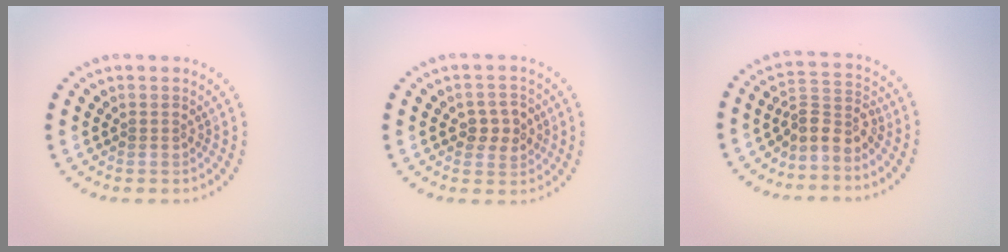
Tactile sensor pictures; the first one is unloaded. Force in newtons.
{"total": 2.6, "press": 2.6, "slide": 0.3}
{"total": 2.9, "press": 2.2, "slide": 1.9}